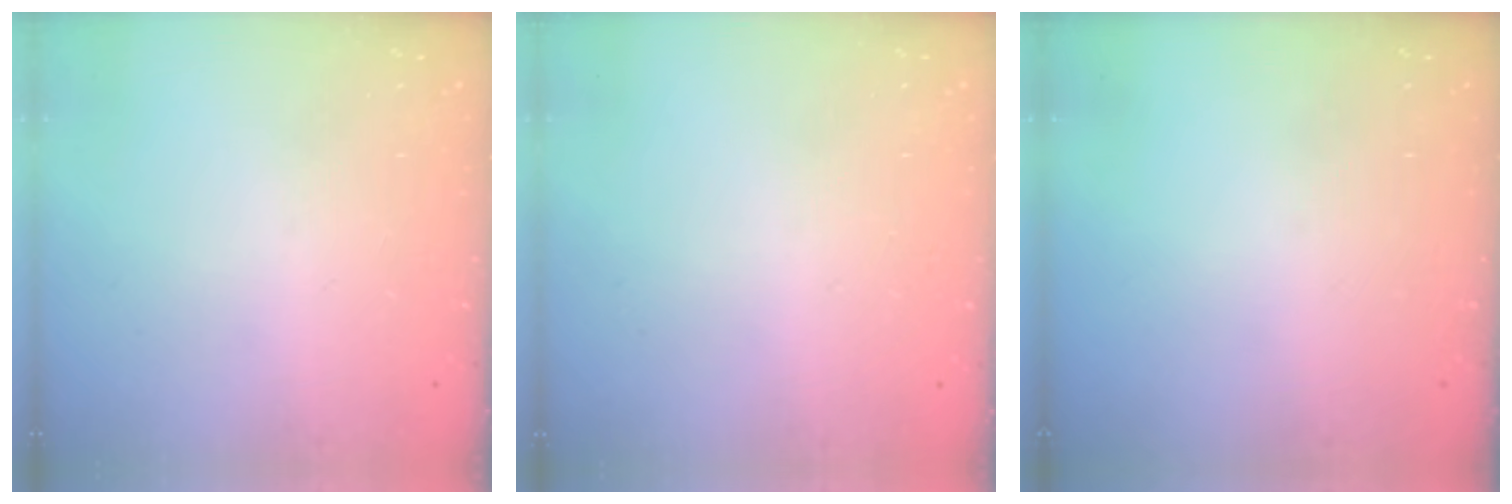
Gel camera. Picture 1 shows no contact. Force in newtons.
{"total": 2.7, "press": 2.7, "slide": 0.2}
{"total": 0.0}